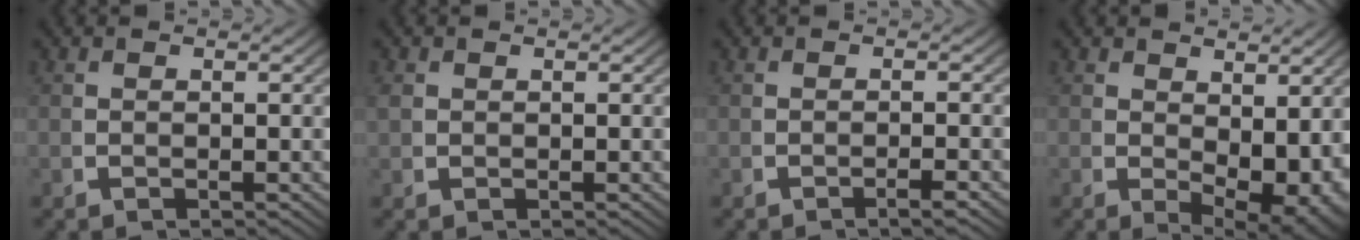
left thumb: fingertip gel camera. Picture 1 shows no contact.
{"total": 1.0, "force": [0.4, 0.8, 0.3], "torque": [-0.014, -0.008, 0.016]}
{"total": 1.2, "force": [-0.8, 0.0, 0.9], "torque": [-0.017, 0.005, -0.017]}
{"total": 5.2, "force": [0.7, 2.9, 4.3], "torque": [-0.069, -0.027, 0.030]}